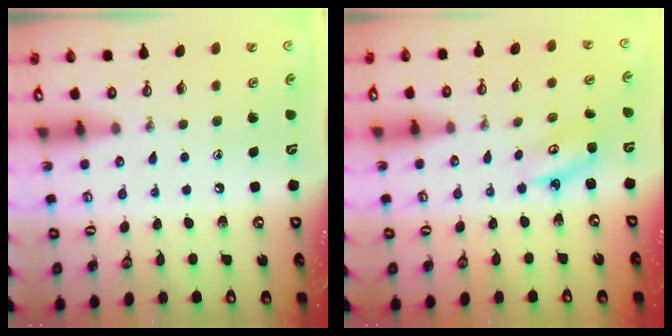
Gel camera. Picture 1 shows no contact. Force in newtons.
{"total": 3.6, "press": 3.6, "slide": 0.2}